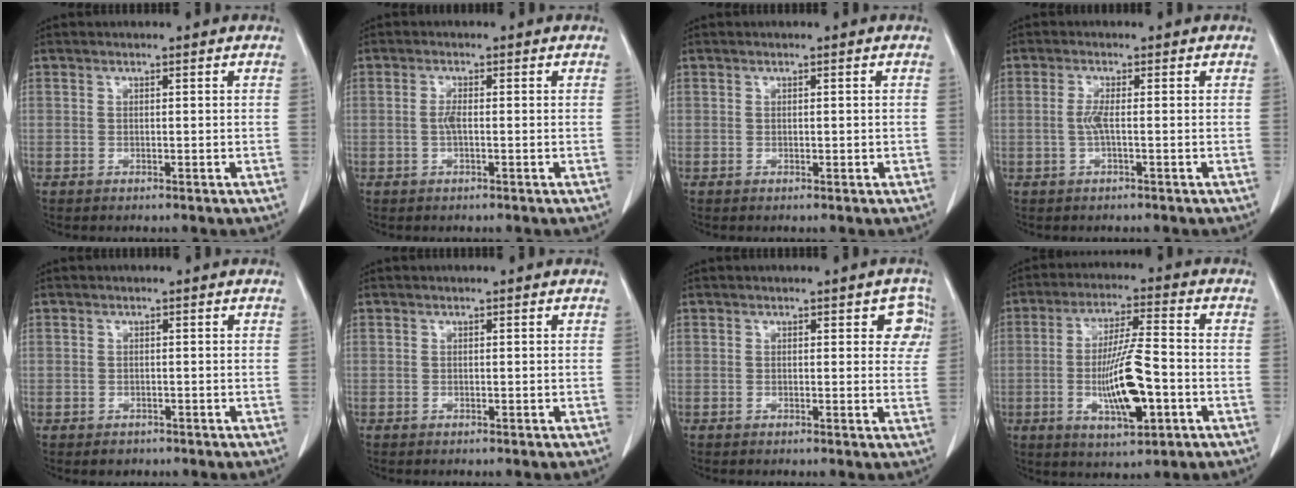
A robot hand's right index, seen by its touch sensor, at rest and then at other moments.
{"total": 1.6, "force": [-0.2, 0.3, 1.5], "torque": [-0.034, 0.001, -0.005]}
{"total": 0.6, "force": [0.0, 0.3, 0.4], "torque": [-0.007, 0.000, 0.003]}
{"total": 2.0, "force": [-0.3, 0.1, 2.0], "torque": [-0.046, -0.001, -0.007]}
{"total": 1.5, "force": [-0.8, 1.3, 0.1], "torque": [-0.004, 0.003, -0.008]}
{"total": 0.0}
{"total": 3.9, "force": [1.6, 2.1, 2.9], "torque": [-0.008, 0.003, 0.009]}
{"total": 11.6, "force": [-2.9, 2.0, 11.0], "torque": [-0.206, -0.007, -0.046]}